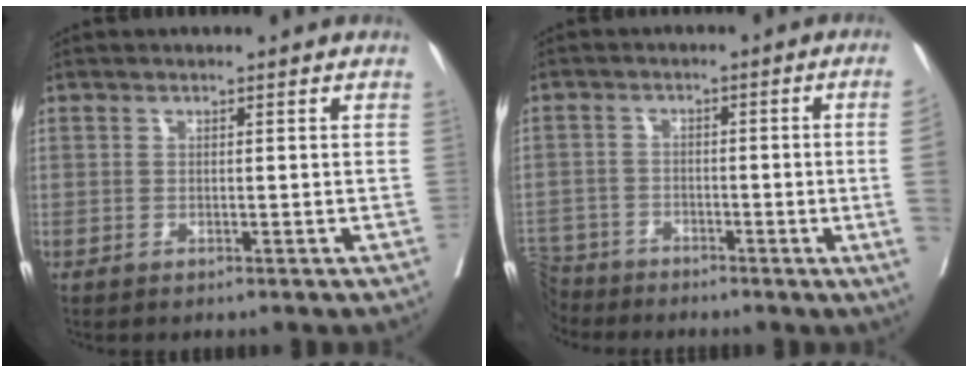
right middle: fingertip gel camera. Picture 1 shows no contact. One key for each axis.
{"total": 6.9, "fx": -4.9, "fy": 0.1, "fz": 4.8, "tx": -0.083, "ty": 0.014, "tz": -0.085}